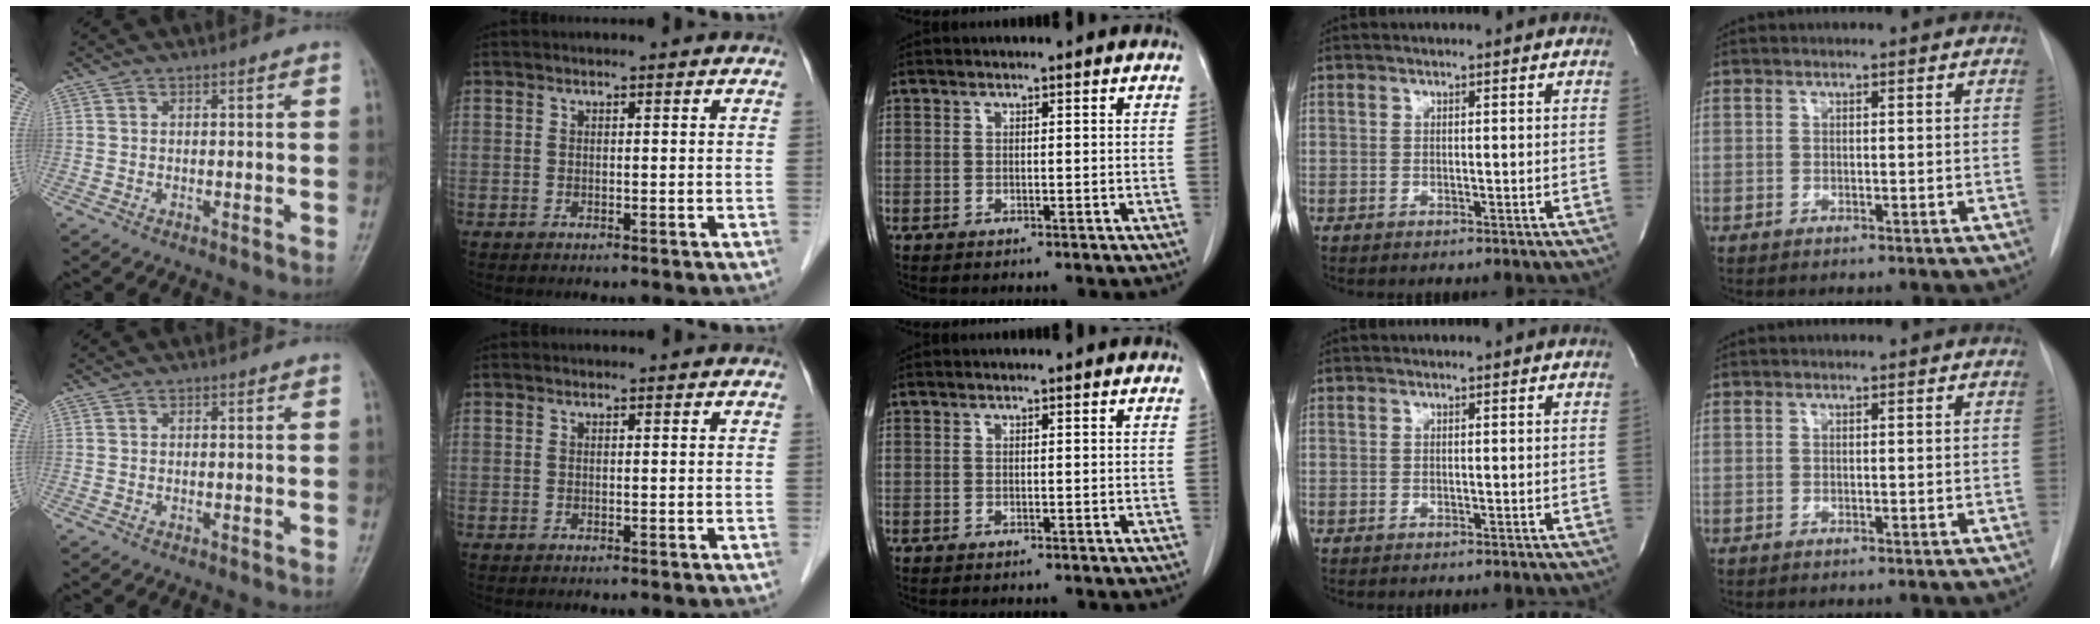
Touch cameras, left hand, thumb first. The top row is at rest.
{}